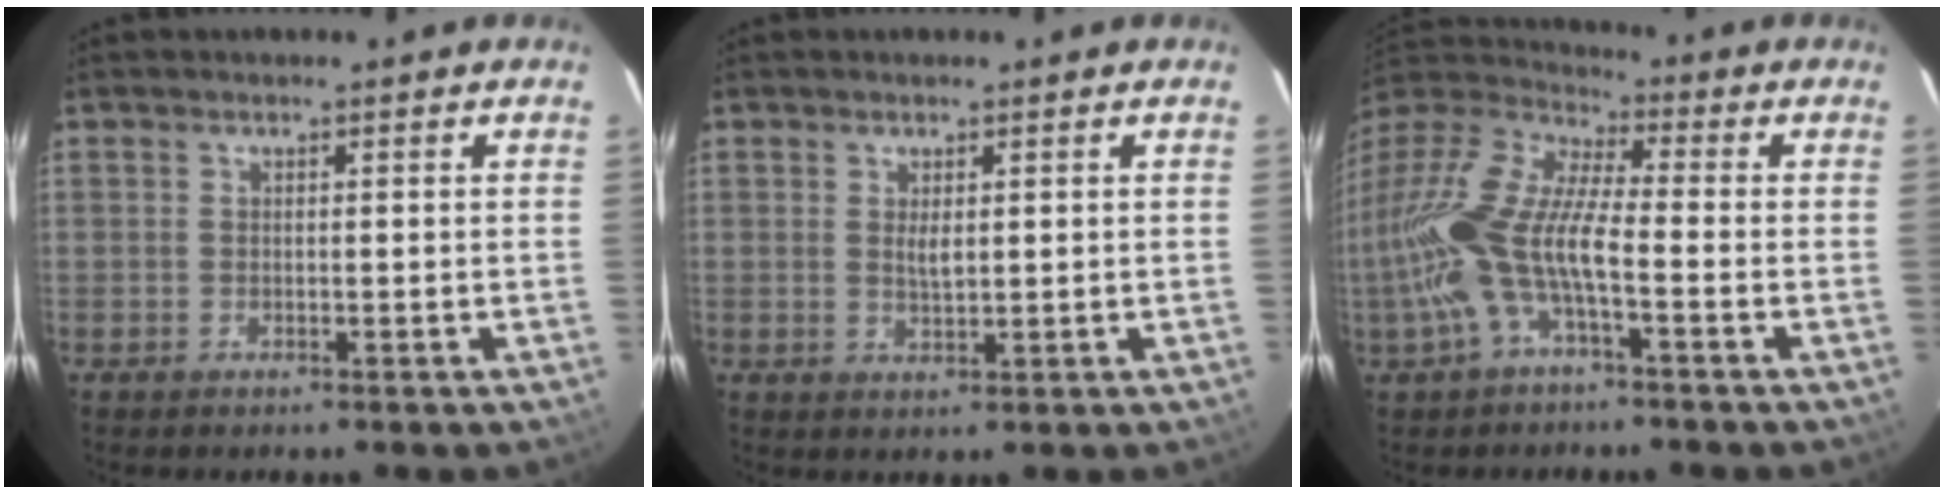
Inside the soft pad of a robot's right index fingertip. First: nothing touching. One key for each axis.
{"total": 2.2, "fx": 0.5, "fy": 0.9, "fz": 2.0, "tx": -0.035, "ty": -0.002, "tz": 0.011}
{"total": 17.0, "fx": -4.1, "fy": 5.5, "fz": 15.5, "tx": -0.315, "ty": -0.005, "tz": -0.086}